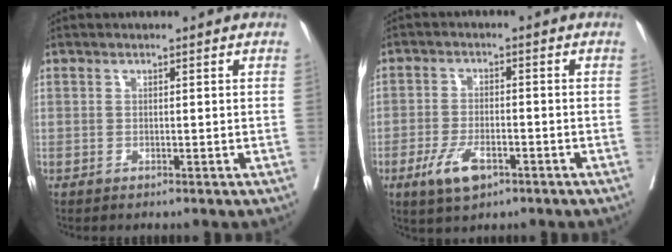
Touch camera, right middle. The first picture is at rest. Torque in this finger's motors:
{"motor_torque": [1.00, -0.55, 0.28, 0.10]}